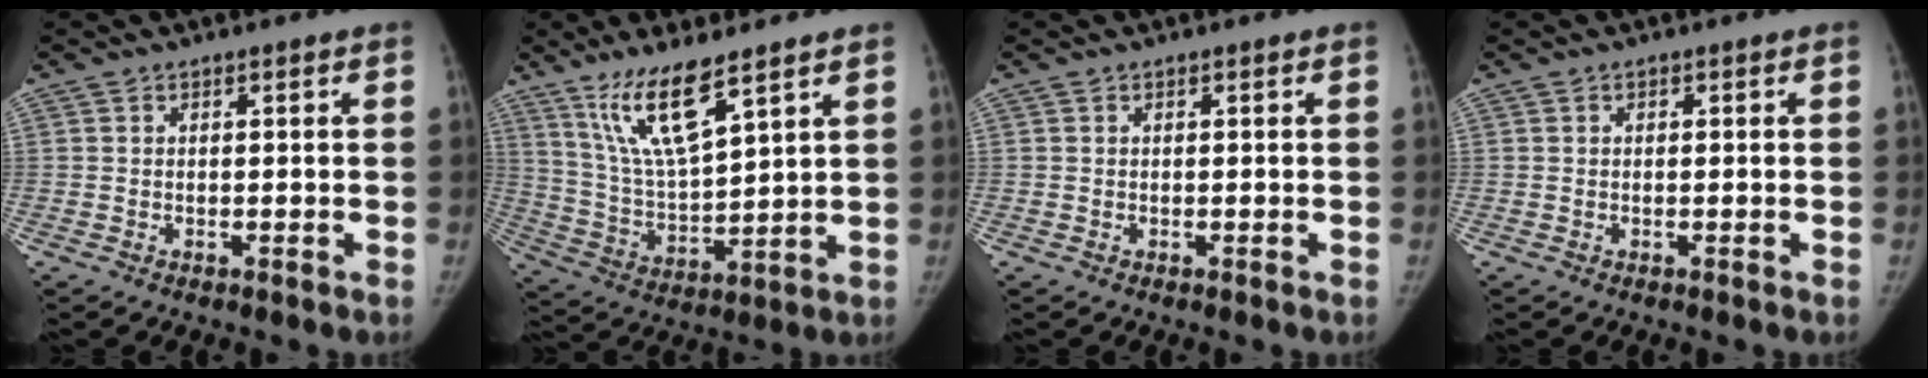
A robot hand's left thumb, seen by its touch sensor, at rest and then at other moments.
{"total": 12.5, "force": [8.2, 2.6, 9.0], "torque": [-0.167, -0.048, 0.175]}
{"total": 0.0}
{"total": 0.0}